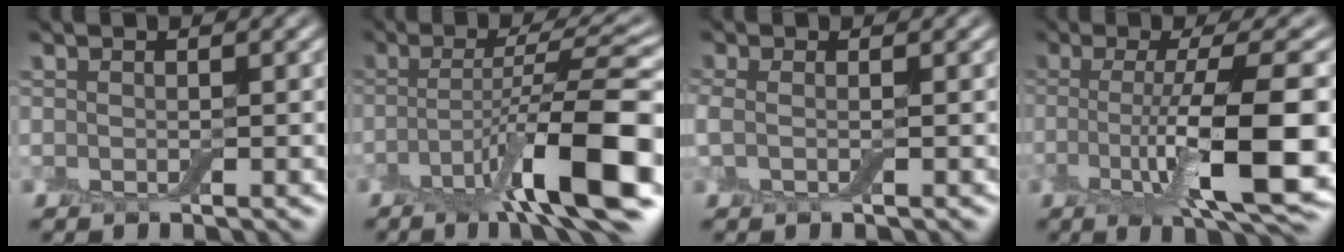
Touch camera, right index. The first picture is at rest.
{"total": 11.2, "force": [-4.2, 2.0, 10.2], "torque": [-0.144, 0.010, -0.072]}
{"total": 1.3, "force": [0.0, 0.5, 1.2], "torque": [-0.032, 0.002, -0.005]}
{"total": 10.3, "force": [-1.6, 2.3, 9.9], "torque": [-0.146, -0.010, -0.026]}